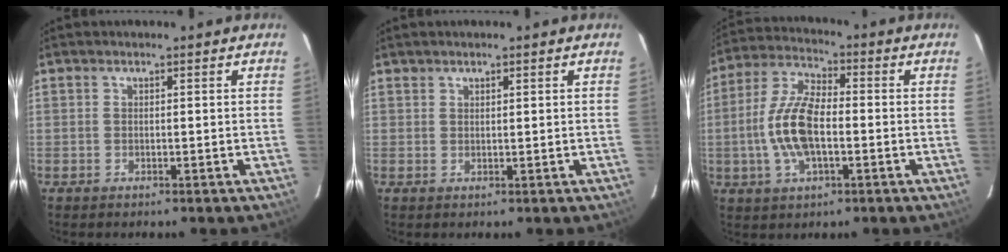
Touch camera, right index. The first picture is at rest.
{"total": 0.9, "force": [0.7, 0.4, 0.3], "torque": [-0.004, 0.001, 0.013]}
{"total": 12.0, "force": [-2.0, 5.3, 10.6], "torque": [-0.224, 0.008, -0.039]}